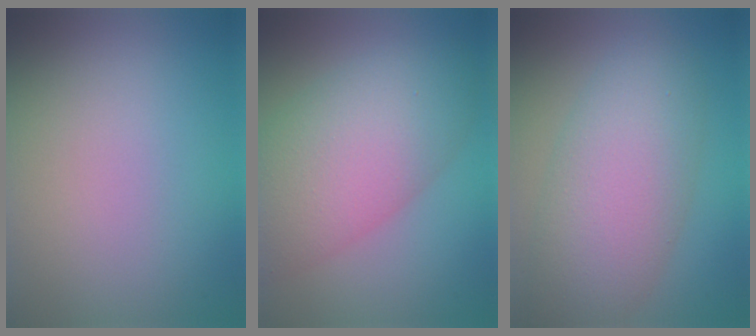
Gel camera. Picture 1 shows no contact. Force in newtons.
{"total": 9.1, "press": 9.1, "slide": 0.3}
{"total": 8.1, "press": 8.1, "slide": 0.3}